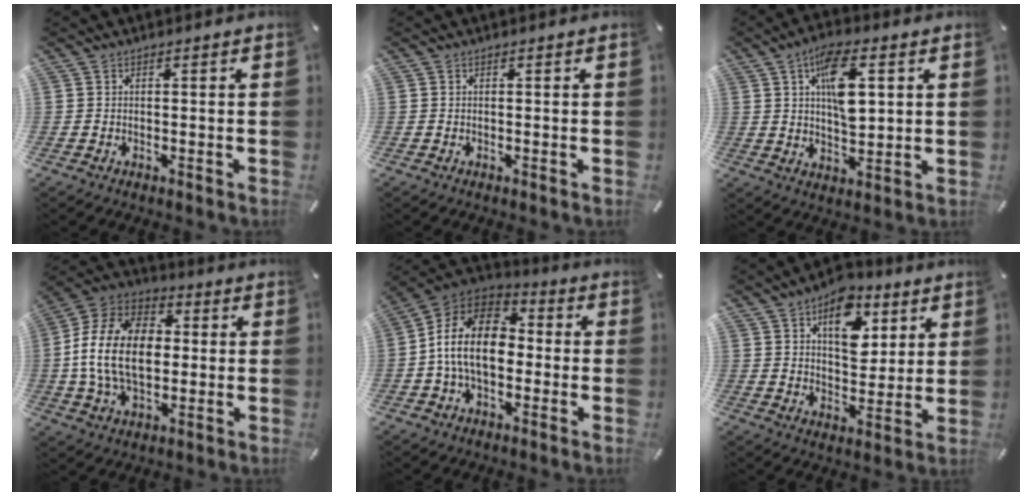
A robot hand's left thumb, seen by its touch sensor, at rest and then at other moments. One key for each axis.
{"total": 0.0}
{"total": 11.0, "fx": 3.6, "fy": 5.2, "fz": 9.0, "tx": -0.155, "ty": -0.004, "tz": 0.059}
{"total": 16.6, "fx": -1.0, "fy": 11.6, "fz": 11.8, "tx": -0.271, "ty": 0.017, "tz": -0.020}
{"total": 15.6, "fx": -2.1, "fy": 10.4, "fz": 11.4, "tx": -0.243, "ty": 0.027, "tz": -0.040}
{"total": 12.1, "fx": 5.9, "fy": 7.7, "fz": 7.2, "tx": -0.088, "ty": -0.022, "tz": 0.100}